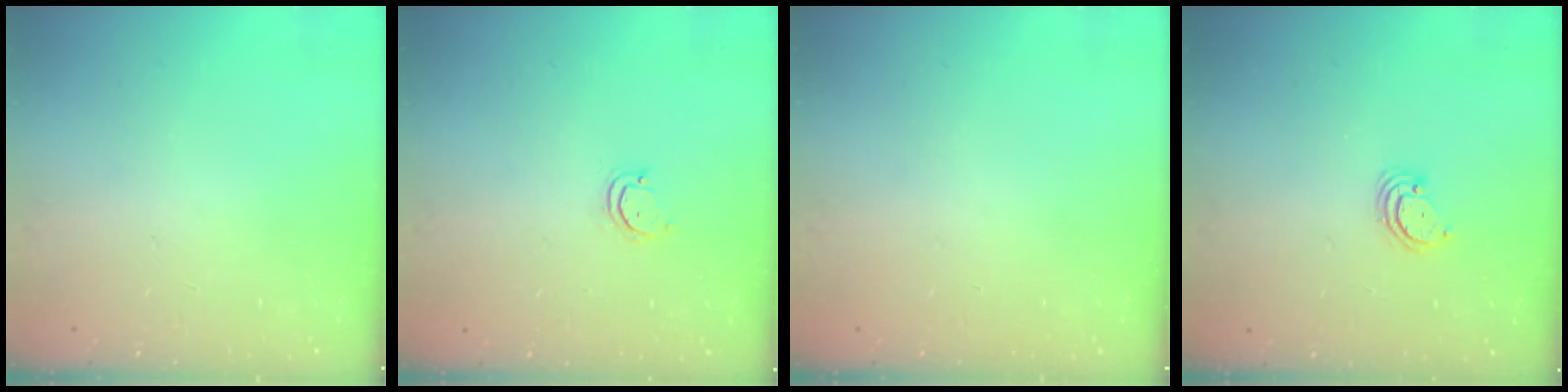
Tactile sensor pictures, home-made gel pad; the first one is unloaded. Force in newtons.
{"total": 2.9, "press": 2.9, "slide": 0.3}
{"total": 0.0}
{"total": 3.0, "press": 3.0, "slide": 0.3}